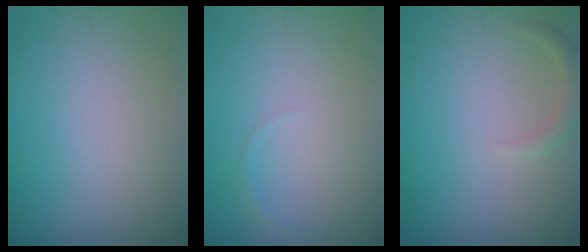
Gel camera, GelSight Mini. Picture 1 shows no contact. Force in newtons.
{"total": 0.5, "press": 0.5, "slide": 0.1}
{"total": 1.3, "press": 1.2, "slide": 0.2}